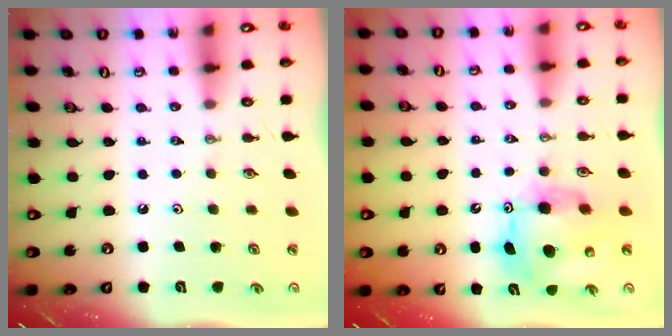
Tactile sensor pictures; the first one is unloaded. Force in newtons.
{"total": 11.2, "press": 11.2, "slide": 1.2}